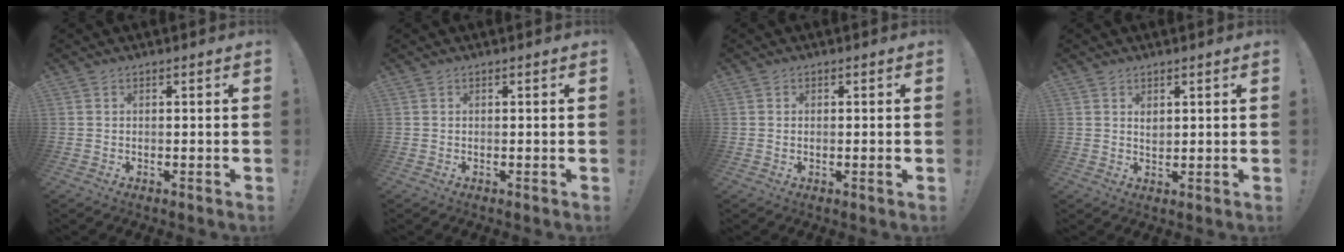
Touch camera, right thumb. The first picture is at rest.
{"total": 0.0}
{"total": 1.1, "force": [-0.2, 0.1, 1.1], "torque": [-0.027, 0.004, -0.002]}
{"total": 1.9, "force": [1.2, 1.1, 1.1], "torque": [-0.014, -0.009, 0.020]}